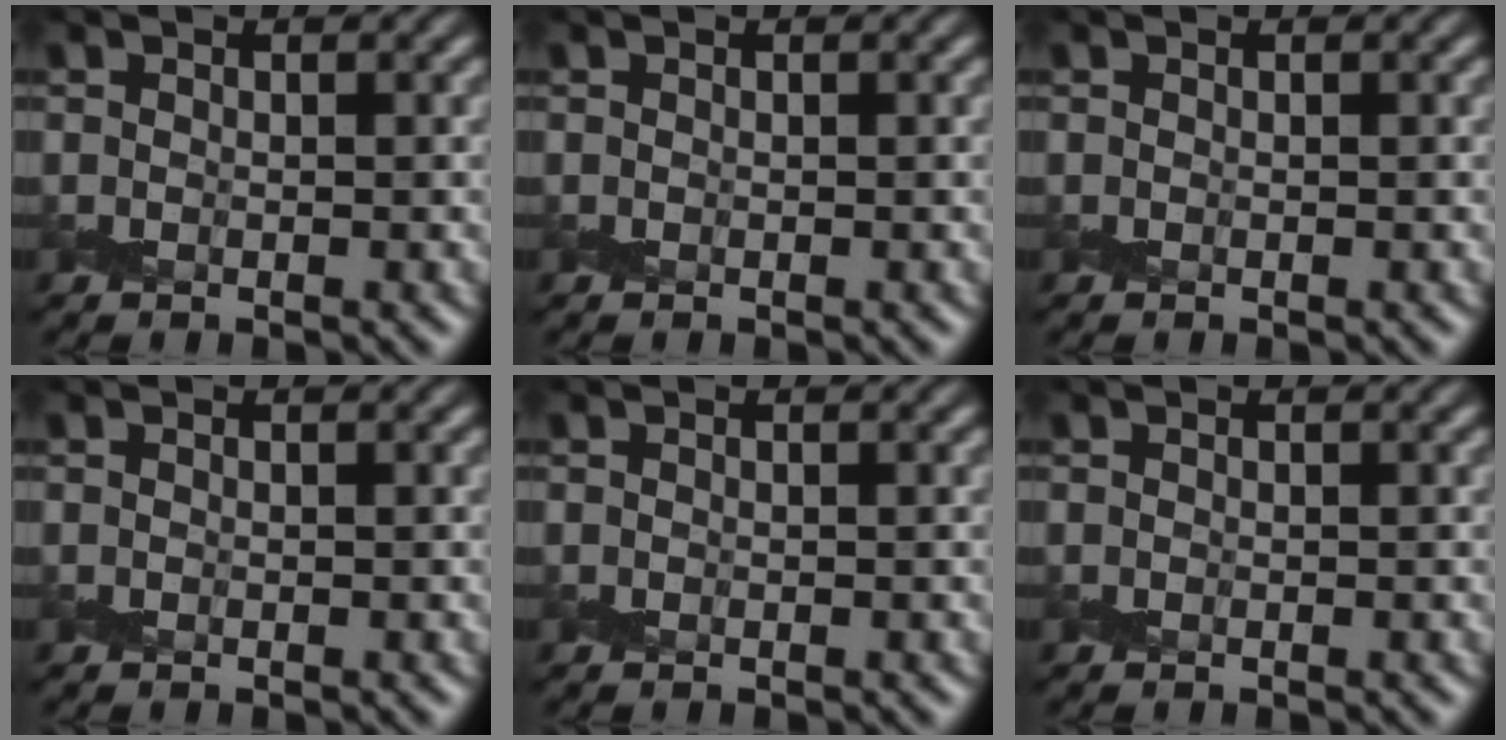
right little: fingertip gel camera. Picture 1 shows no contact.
{"total": 0.0}
{"total": 0.0}
{"total": 0.0}
{"total": 0.0}
{"total": 0.0}